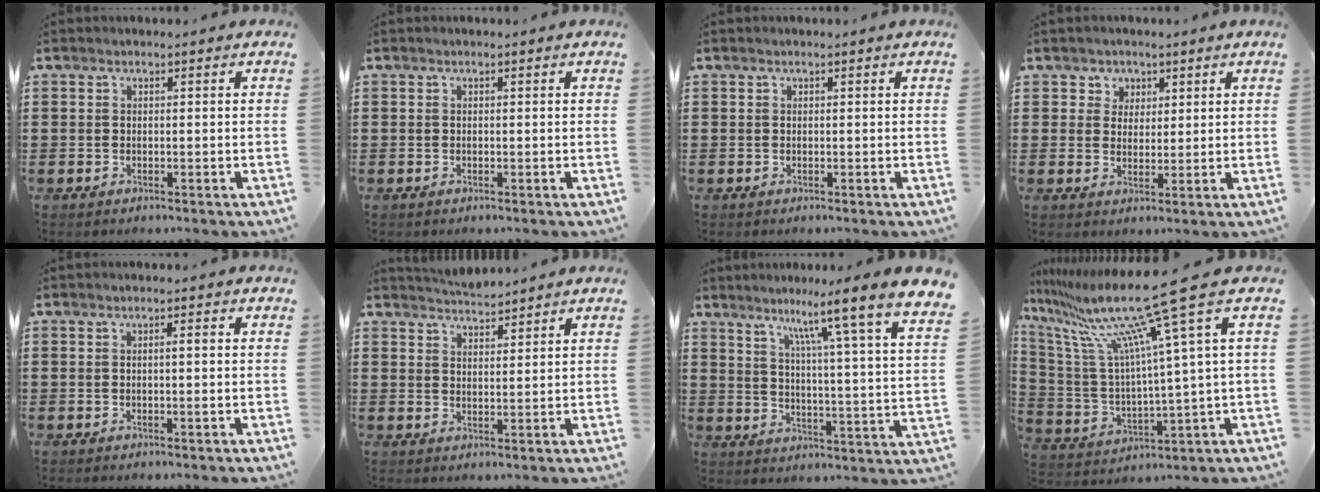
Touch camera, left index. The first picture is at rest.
{"total": 0.0}
{"total": 0.0}
{"total": 3.0, "force": [1.5, 2.6, -0.2], "torque": [-0.005, 0.008, 0.024]}
{"total": 1.4, "force": [0.0, 0.0, 1.4], "torque": [-0.024, -0.001, -0.002]}
{"total": 3.0, "force": [3.0, 0.1, 0.2], "torque": [-0.011, -0.006, 0.057]}
{"total": 8.8, "force": [7.0, -1.4, 5.2], "torque": [-0.092, -0.075, 0.096]}
{"total": 15.8, "force": [10.5, -0.3, 11.8], "torque": [-0.272, -0.073, 0.157]}